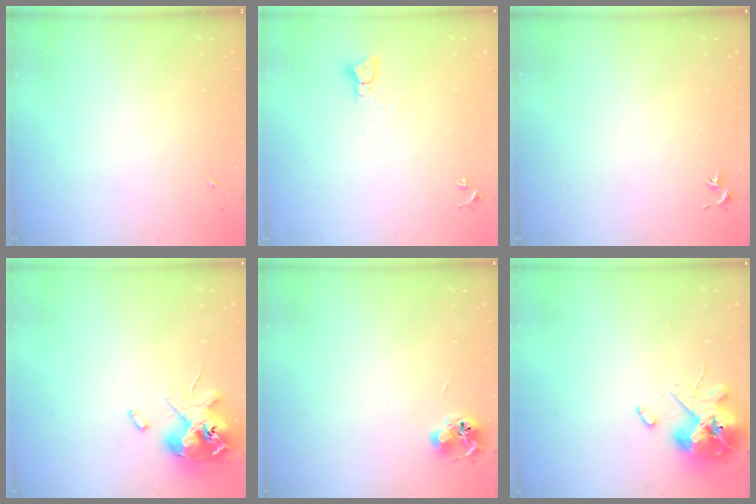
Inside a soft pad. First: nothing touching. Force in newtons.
{"total": 2.1, "press": 2.1, "slide": 0.2}
{"total": 0.7, "press": 0.7, "slide": 0.3}
{"total": 12.7, "press": 12.5, "slide": 2.2}
{"total": 6.8, "press": 6.8, "slide": 0.9}
{"total": 13.9, "press": 13.7, "slide": 2.2}